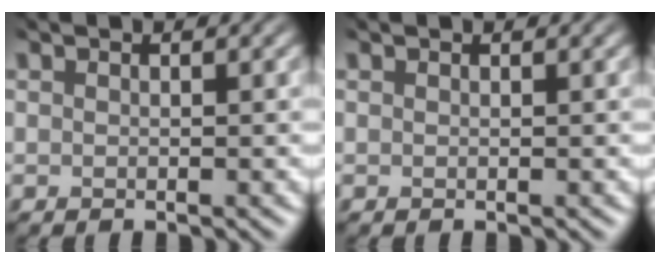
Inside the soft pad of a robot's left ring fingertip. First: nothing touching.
{"total": 0.0}